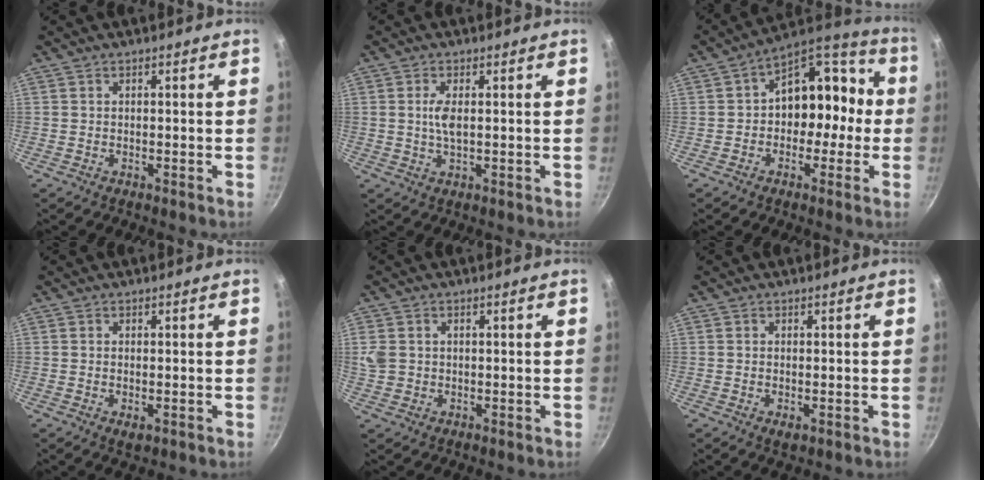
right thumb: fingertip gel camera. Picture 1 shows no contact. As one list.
[{"total": 3.5, "force": [0.4, 1.4, 3.2], "torque": [-0.072, -0.001, 0.012]}, {"total": 14.6, "force": [0.0, 9.4, 11.2], "torque": [-0.105, 0.048, -0.016]}, {"total": 1.9, "force": [-0.5, 0.9, 1.5], "torque": [-0.027, -0.003, -0.007]}, {"total": 3.9, "force": [0.4, 3.3, 2.1], "torque": [-0.045, 0.004, 0.014]}, {"total": 1.6, "force": [-0.5, 0.8, 1.4], "torque": [-0.025, -0.003, -0.006]}]